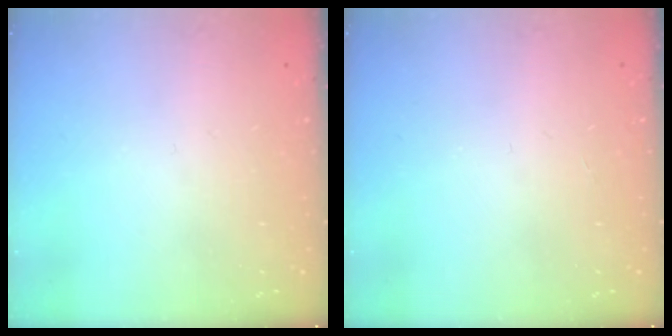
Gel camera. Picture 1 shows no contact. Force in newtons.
{"total": 0.0}